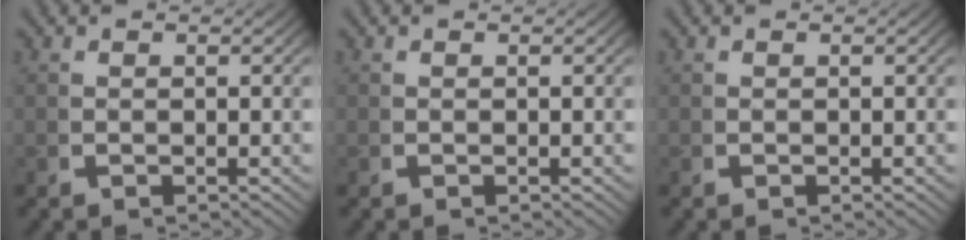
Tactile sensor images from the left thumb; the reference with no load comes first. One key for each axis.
{"total": 0.0}
{"total": 0.0}